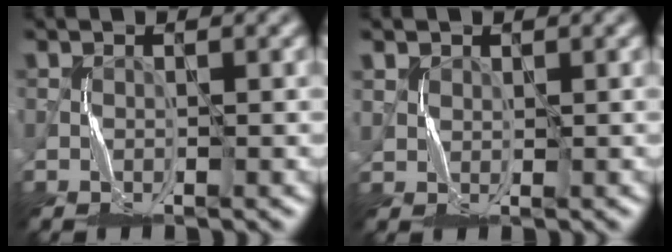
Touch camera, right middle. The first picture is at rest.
{"total": 1.5, "force": [1.1, 1.0, -0.1], "torque": [-0.005, 0.000, 0.022]}